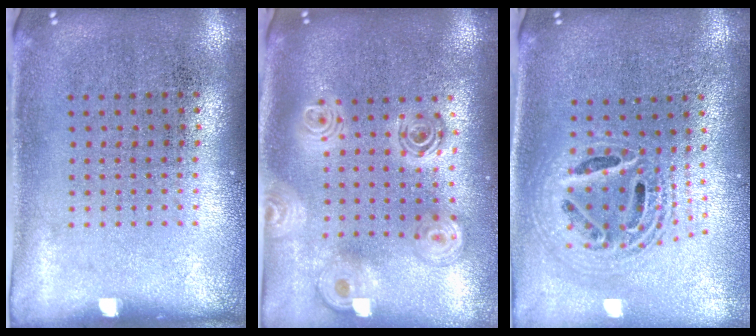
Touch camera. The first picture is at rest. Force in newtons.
{"total": 2.3, "press": 1.8, "slide": 1.4}
{"total": 2.2, "press": 1.7, "slide": 1.4}